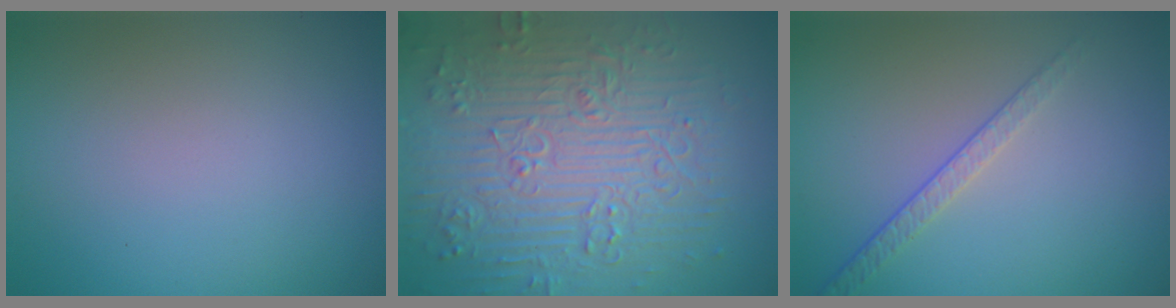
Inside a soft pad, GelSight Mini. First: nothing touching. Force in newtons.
{"total": 9.4, "press": 6.8, "slide": 6.5}
{"total": 1.9, "press": 1.4, "slide": 1.3}